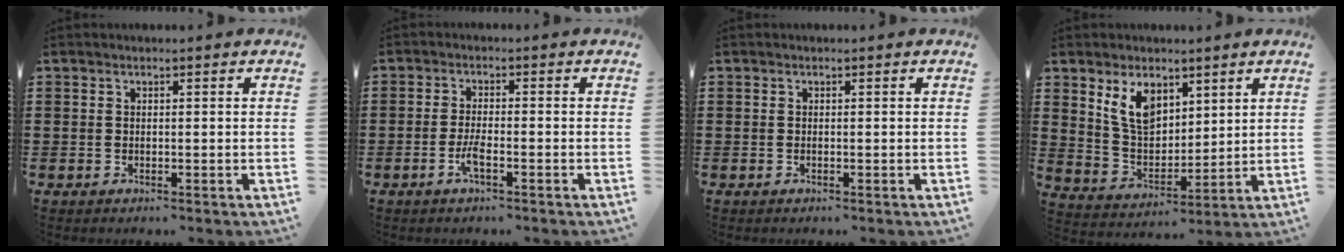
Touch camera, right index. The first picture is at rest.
{"total": 2.9, "force": [-1.5, 0.5, 2.5], "torque": [-0.058, -0.004, -0.031]}
{"total": 0.0}
{"total": 7.9, "force": [4.3, 4.6, 4.8], "torque": [-0.111, 0.006, 0.082]}